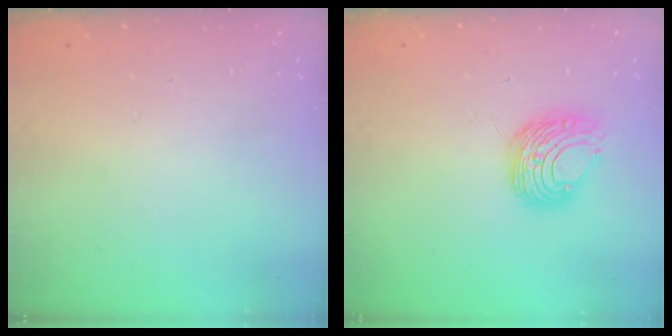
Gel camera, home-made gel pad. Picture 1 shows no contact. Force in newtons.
{"total": 8.8, "press": 8.7, "slide": 0.5}